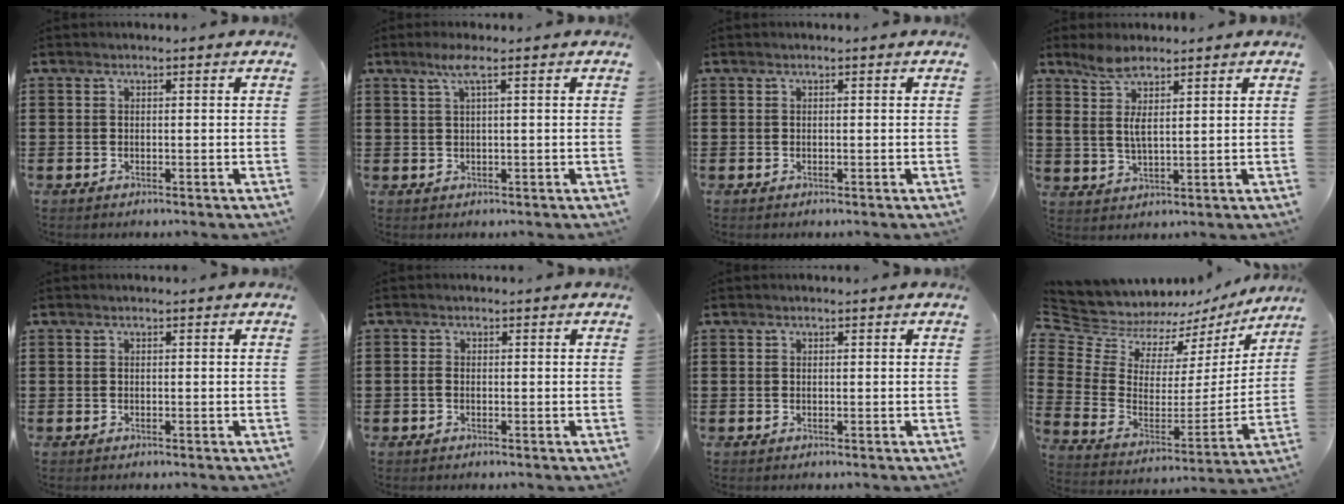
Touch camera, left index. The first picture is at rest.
{"total": 3.0, "force": [1.1, 0.1, 2.8], "torque": [-0.058, 0.003, 0.018]}
{"total": 0.0}
{"total": 5.3, "force": [3.0, 1.8, 3.9], "torque": [-0.100, -0.001, 0.050]}
{"total": 0.0}
{"total": 0.9, "force": [-0.4, 0.4, 0.6], "torque": [-0.022, -0.006, -0.010]}
{"total": 0.0}
{"total": 7.1, "force": [6.7, 2.4, 0.1], "torque": [-0.053, -0.063, 0.118]}